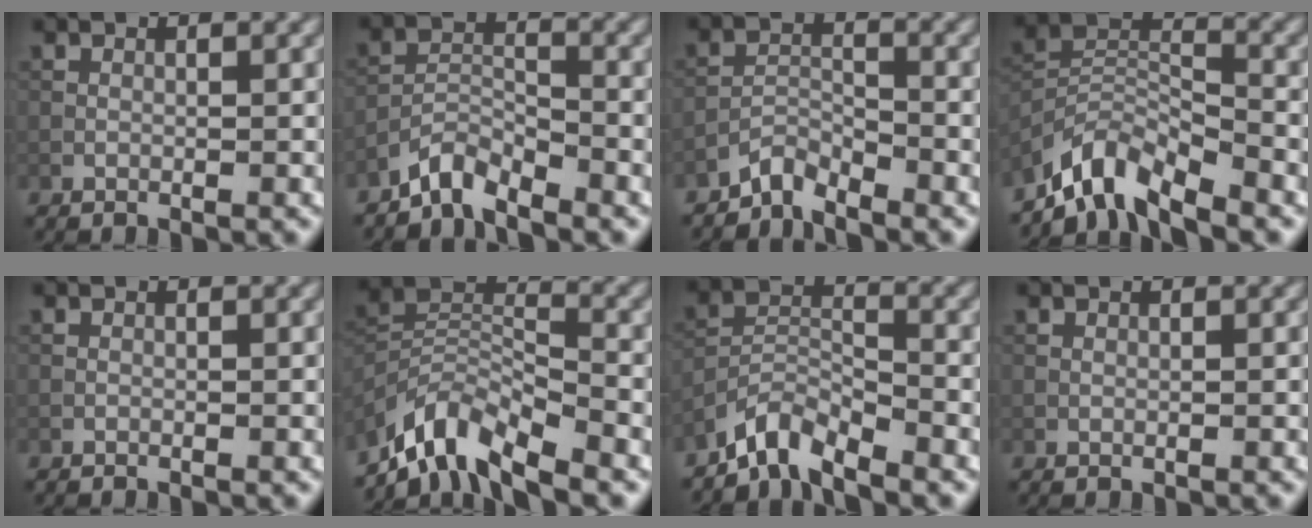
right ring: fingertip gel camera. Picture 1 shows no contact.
{"total": 3.2, "force": [-2.9, 0.8, 1.1], "torque": [-0.020, 0.005, -0.067]}
{"total": 2.5, "force": [-2.4, 0.5, 0.5], "torque": [-0.010, 0.006, -0.055]}
{"total": 6.4, "force": [-5.5, 1.6, 2.8], "torque": [-0.047, -0.003, -0.117]}
{"total": 0.0}
{"total": 7.8, "force": [-6.4, 2.0, 3.8], "torque": [-0.066, -0.004, -0.134]}
{"total": 4.1, "force": [-3.7, 1.0, 1.6], "torque": [-0.027, 0.002, -0.083]}
{"total": 0.0}